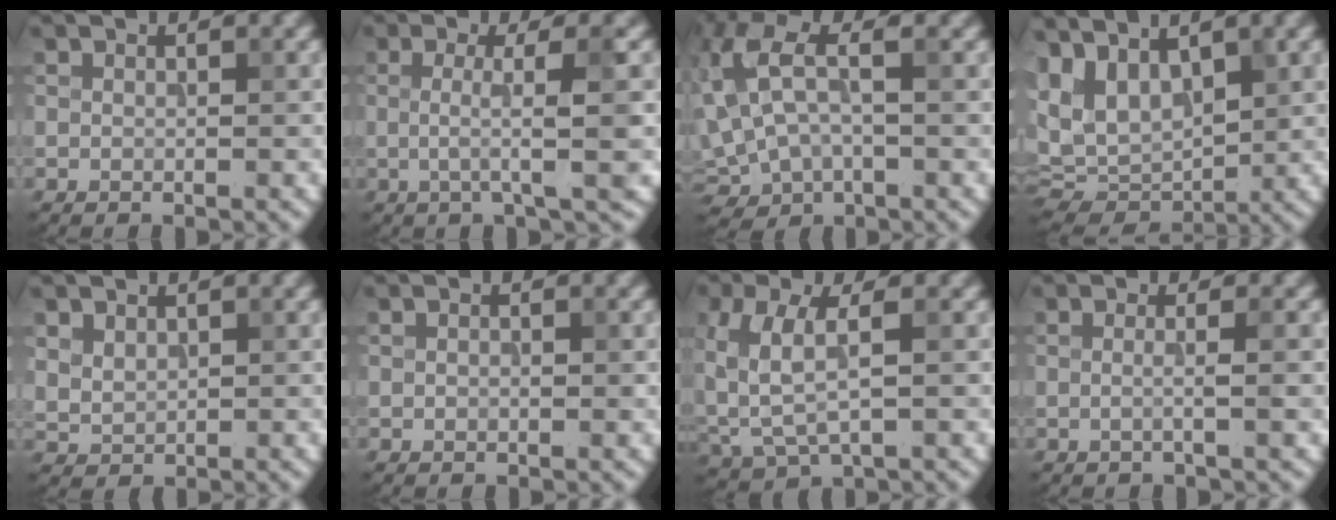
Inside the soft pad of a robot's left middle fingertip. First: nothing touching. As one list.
[{"total": 4.5, "force": [0.0, 0.6, 4.4], "torque": [-0.075, 0.002, -0.004]}, {"total": 8.2, "force": [1.1, 4.8, 6.6], "torque": [-0.163, 0.011, 0.013]}, {"total": 8.8, "force": [3.1, 5.0, 6.6], "torque": [-0.142, -0.002, 0.066]}, {"total": 1.7, "force": [0.8, 1.2, 0.9], "torque": [-0.023, -0.002, 0.022]}, {"total": 0.8, "force": [0.0, 0.4, 0.7], "torque": [-0.014, 0.000, -0.001]}, {"total": 5.5, "force": [0.5, 2.8, 4.7], "torque": [-0.120, -0.002, 0.013]}, {"total": 1.9, "force": [0.0, 0.3, 1.8], "torque": [-0.028, -0.008, -0.010]}]